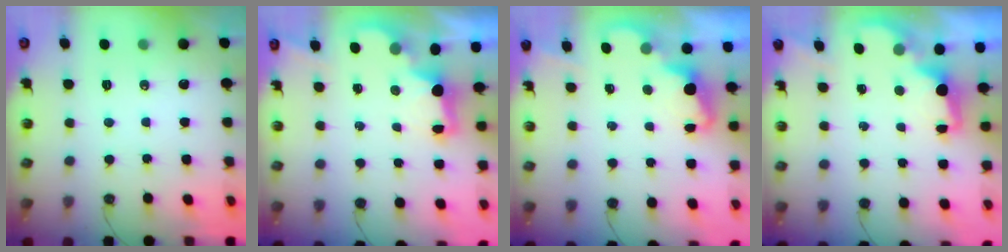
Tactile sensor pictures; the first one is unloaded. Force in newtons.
{"total": 2.1, "press": 2.0, "slide": 0.7}
{"total": 2.3, "press": 2.2, "slide": 0.5}
{"total": 1.8, "press": 1.7, "slide": 0.6}